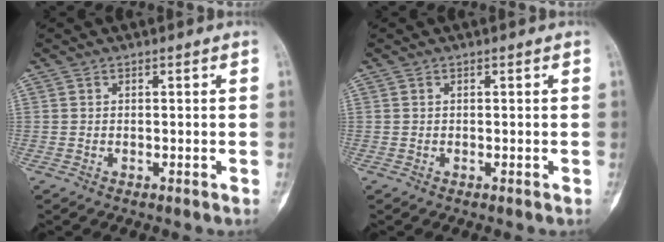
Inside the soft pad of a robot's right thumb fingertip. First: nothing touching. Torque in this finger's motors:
{"motor_torque": [-0.17, 0.17, 0.03, 0.13, 0.00]}